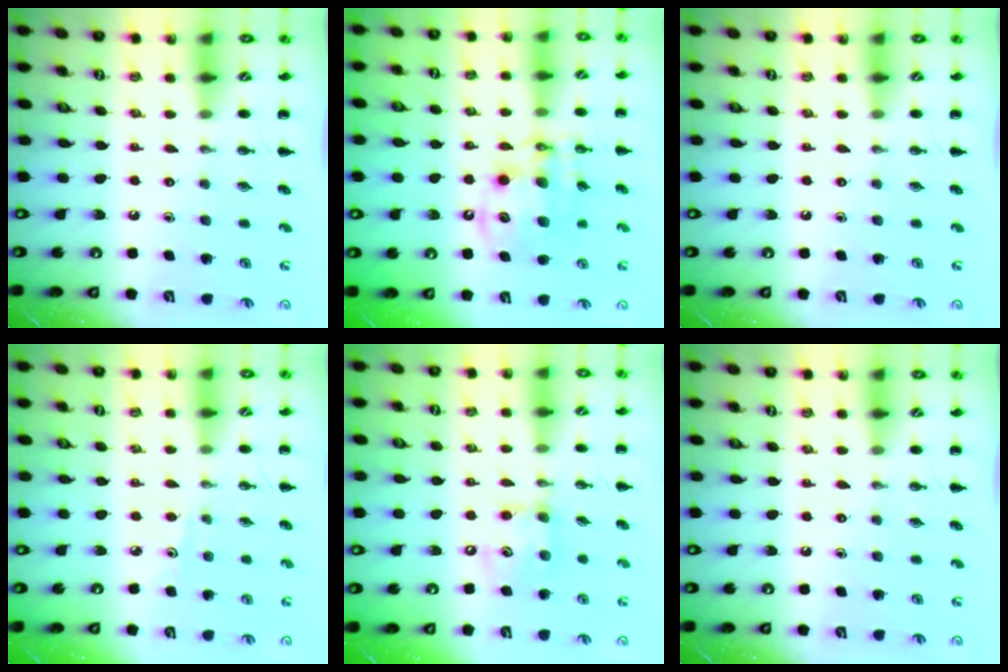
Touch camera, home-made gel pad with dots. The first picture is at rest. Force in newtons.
{"total": 12.3, "press": 11.9, "slide": 3.0}
{"total": 0.0}
{"total": 2.5, "press": 2.4, "slide": 0.8}
{"total": 8.9, "press": 8.8, "slide": 1.0}
{"total": 0.0}